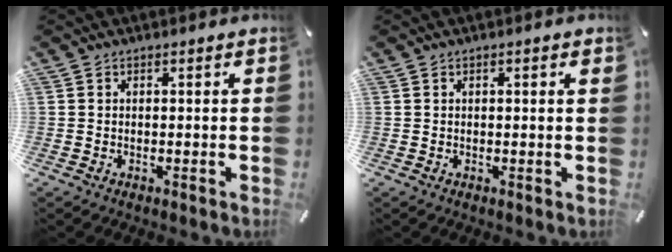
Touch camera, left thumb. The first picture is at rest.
{"total": 1.1, "force": [0.2, 0.1, 1.0], "torque": [-0.020, -0.001, 0.004]}